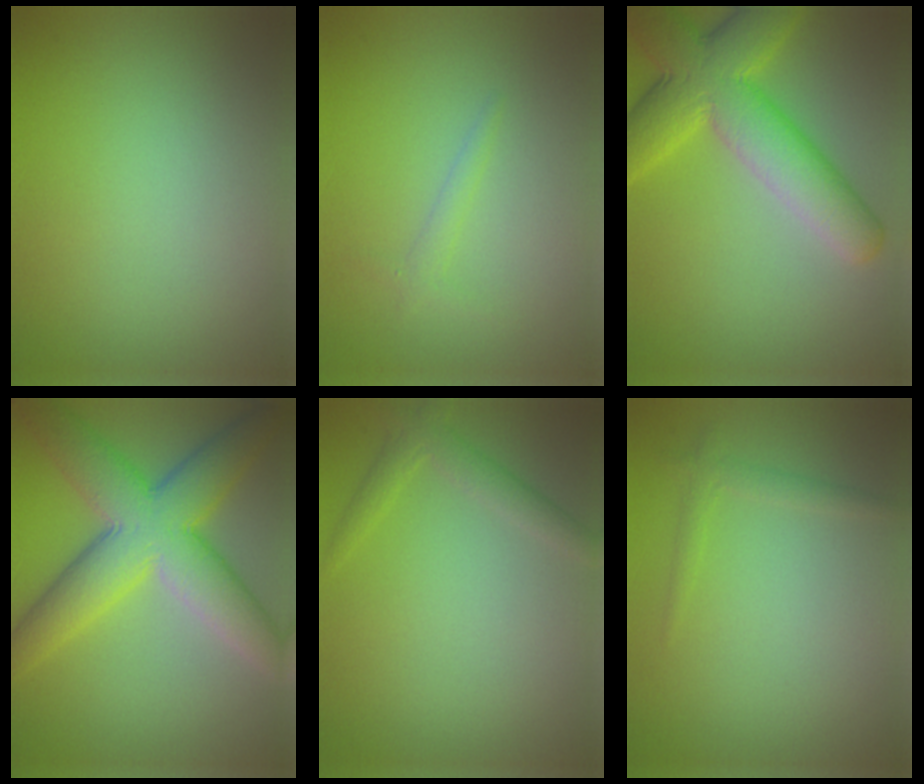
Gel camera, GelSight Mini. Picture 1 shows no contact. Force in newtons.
{"total": 1.0, "press": 1.0, "slide": 0.1}
{"total": 9.0, "press": 9.0, "slide": 0.3}
{"total": 10.1, "press": 10.1, "slide": 0.5}
{"total": 2.0, "press": 2.0, "slide": 0.1}
{"total": 1.2, "press": 1.2, "slide": 0.0}